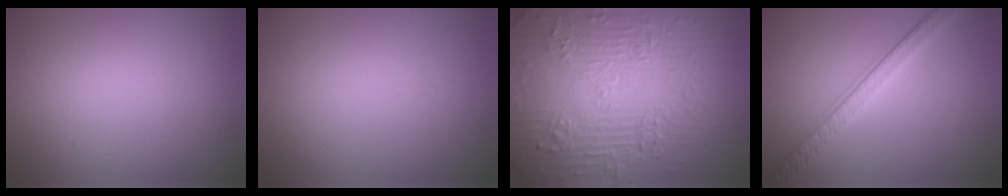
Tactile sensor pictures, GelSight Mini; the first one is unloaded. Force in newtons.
{"total": 0.0}
{"total": 11.0, "press": 7.4, "slide": 8.2}
{"total": 3.5, "press": 3.2, "slide": 1.3}